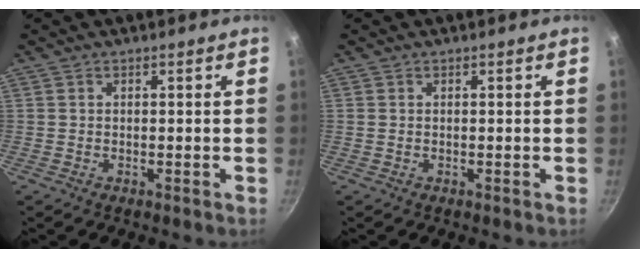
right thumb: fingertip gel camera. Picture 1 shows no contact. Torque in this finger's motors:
{"motor_torque": [-0.31, 0.01, 0.09, 0.42, 0.04]}